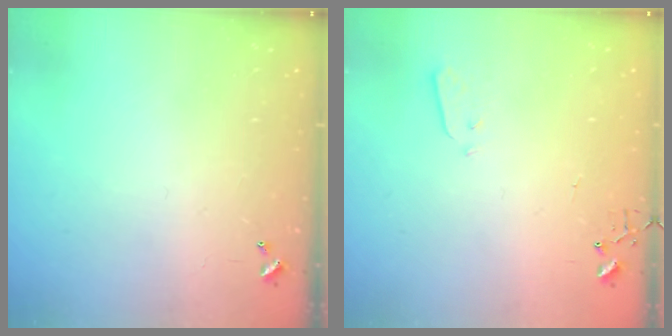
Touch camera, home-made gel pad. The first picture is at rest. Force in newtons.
{"total": 2.2, "press": 2.1, "slide": 0.3}